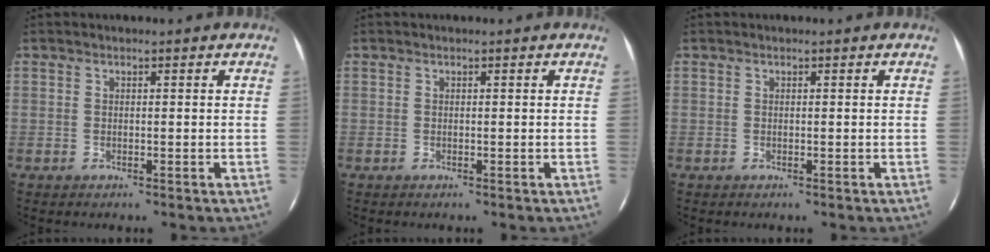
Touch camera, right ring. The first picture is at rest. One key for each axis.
{"total": 0.0}
{"total": 0.0}